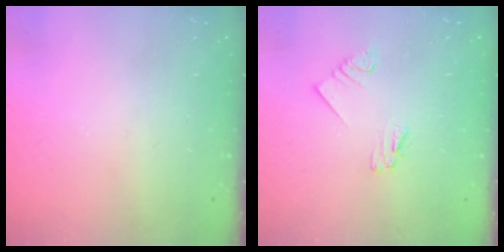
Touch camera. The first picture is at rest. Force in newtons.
{"total": 1.6, "press": 1.5, "slide": 0.2}